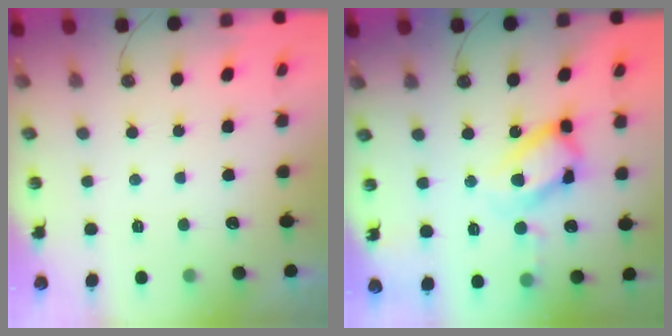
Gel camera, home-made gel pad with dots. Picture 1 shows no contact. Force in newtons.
{"total": 17.6, "press": 17.5, "slide": 1.5}